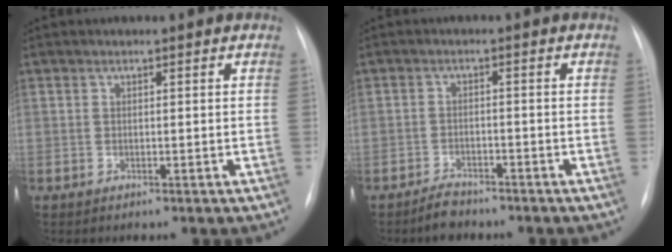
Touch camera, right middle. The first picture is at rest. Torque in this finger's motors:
{"motor_torque": [0.23, -0.17, 0.08, 0.03]}